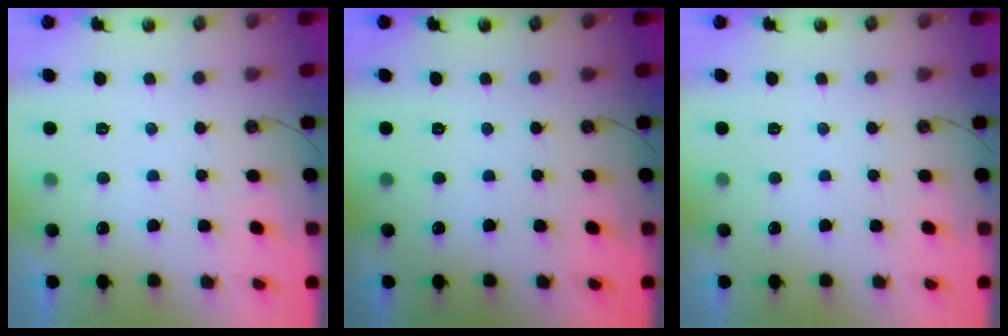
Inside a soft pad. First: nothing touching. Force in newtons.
{"total": 0.0}
{"total": 0.0}